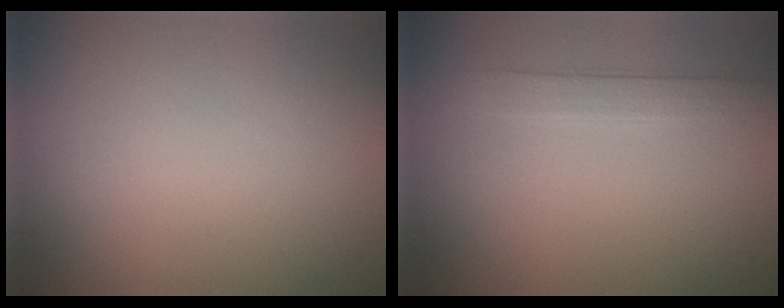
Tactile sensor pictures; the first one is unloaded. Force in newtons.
{"total": 2.3, "press": 2.3, "slide": 0.3}